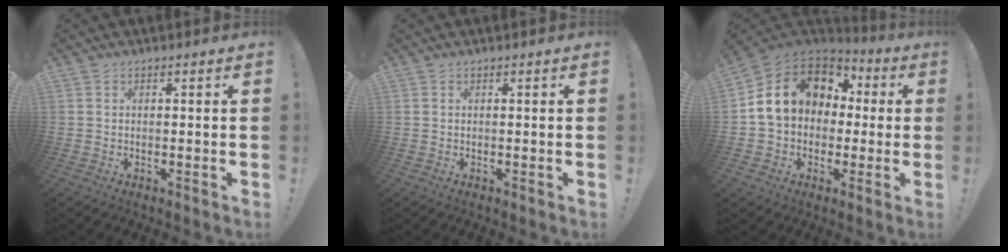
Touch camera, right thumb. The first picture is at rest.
{"total": 0.0}
{"total": 15.8, "force": [3.6, 12.5, 9.0], "torque": [-0.153, -0.002, 0.076]}